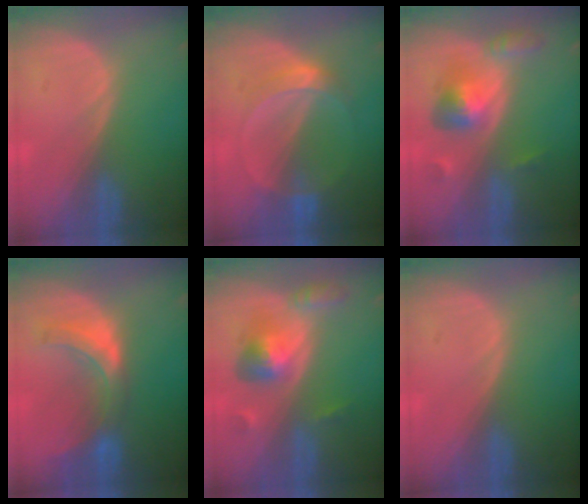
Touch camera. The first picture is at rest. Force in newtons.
{"total": 5.0, "press": 4.6, "slide": 2.0}
{"total": 6.3, "press": 5.7, "slide": 2.6}
{"total": 7.4, "press": 6.8, "slide": 2.8}
{"total": 6.3, "press": 5.7, "slide": 2.6}
{"total": 0.0}